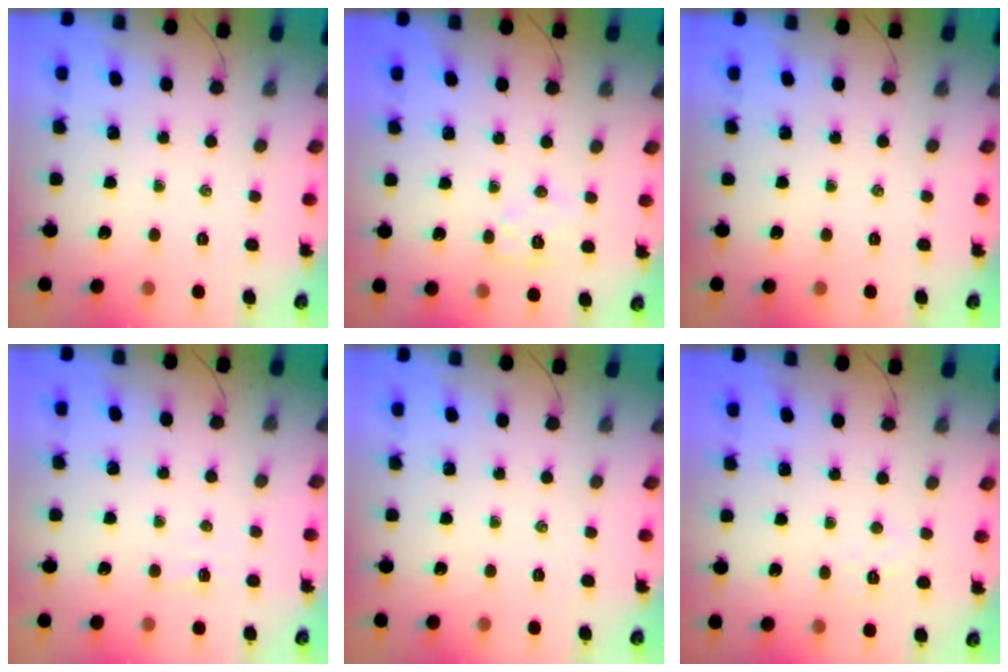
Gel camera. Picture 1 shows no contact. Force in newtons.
{"total": 6.8, "press": 6.8, "slide": 0.6}
{"total": 0.0}
{"total": 1.2, "press": 1.1, "slide": 0.5}
{"total": 0.0}
{"total": 3.8, "press": 3.7, "slide": 0.9}